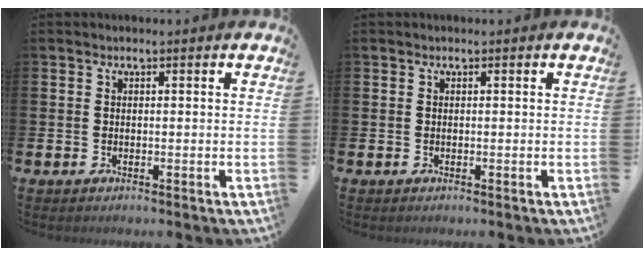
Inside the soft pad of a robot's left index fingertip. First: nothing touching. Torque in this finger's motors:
{"motor_torque": [0.01, 0.09, -0.05, 0.01]}